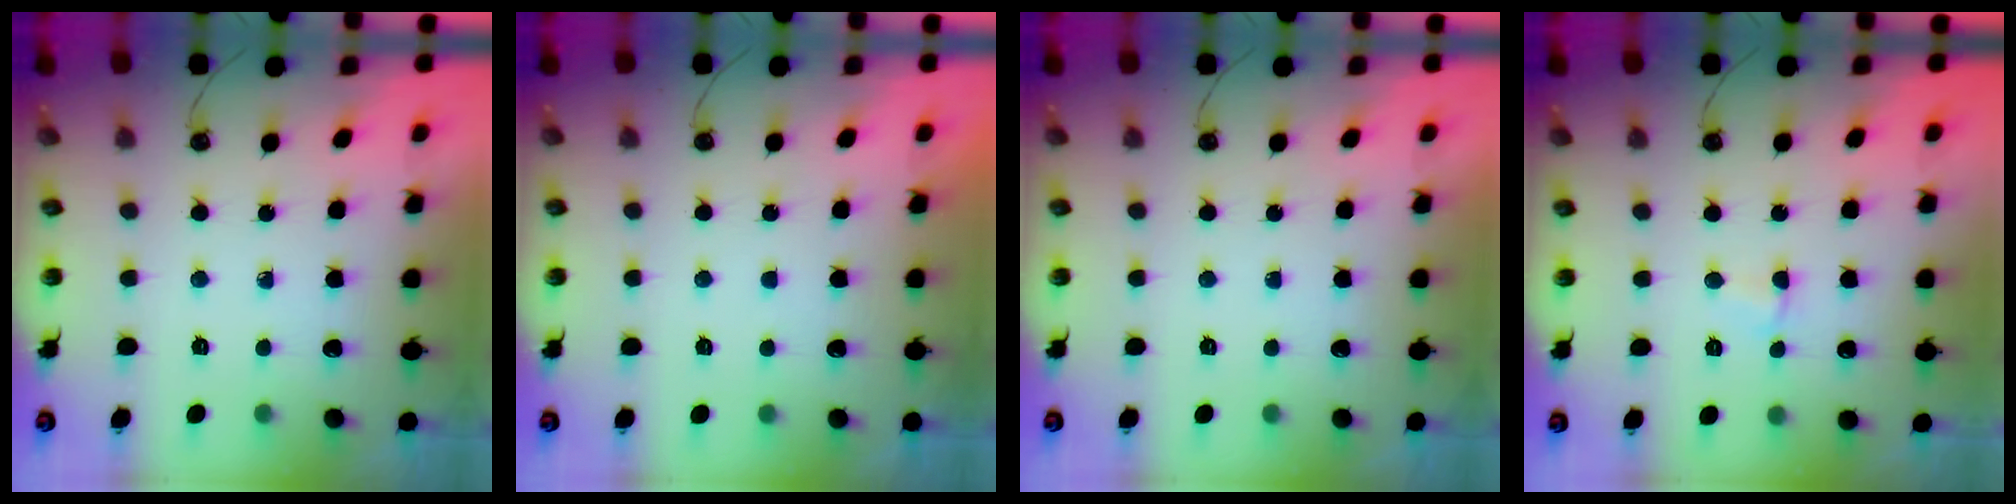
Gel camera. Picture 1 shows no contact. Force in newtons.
{"total": 0.0}
{"total": 0.0}
{"total": 2.9, "press": 2.9, "slide": 0.6}